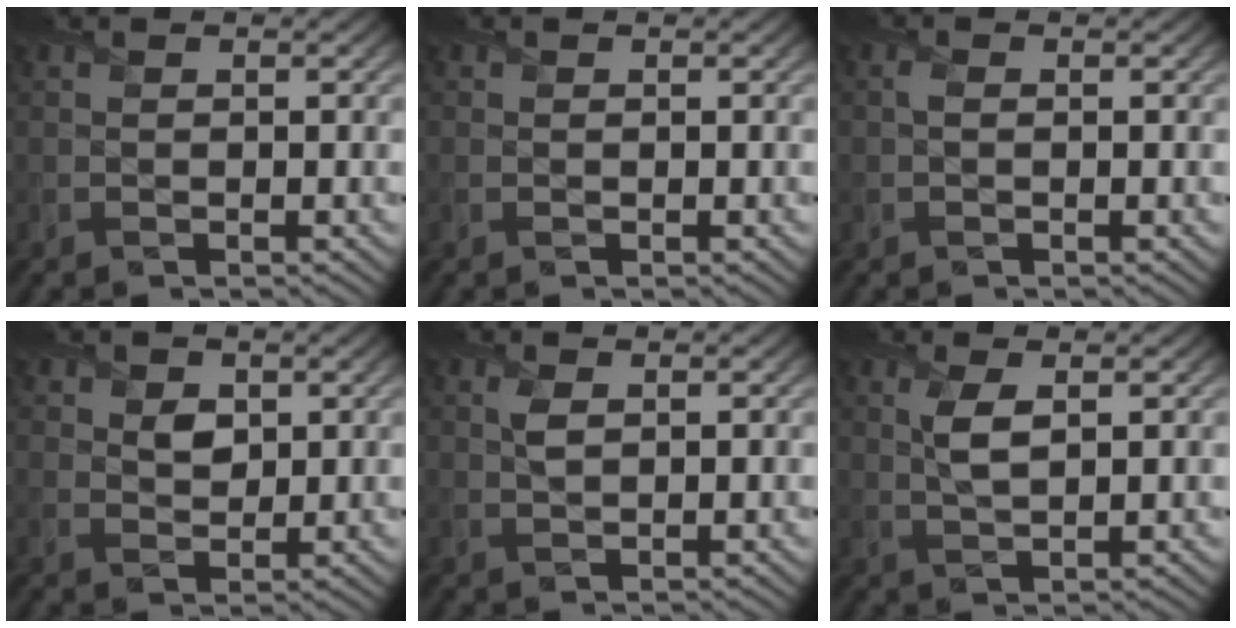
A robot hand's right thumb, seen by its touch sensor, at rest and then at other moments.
{"total": 0.0}
{"total": 0.8, "force": [0.0, 0.5, 0.7], "torque": [-0.019, 0.002, -0.003]}
{"total": 2.7, "force": [1.1, 2.1, 1.4], "torque": [-0.032, -0.009, 0.018]}
{"total": 1.7, "force": [0.7, 0.8, 1.4], "torque": [-0.035, 0.001, 0.012]}
{"total": 3.2, "force": [1.1, 1.2, 2.8], "torque": [-0.068, 0.001, 0.021]}